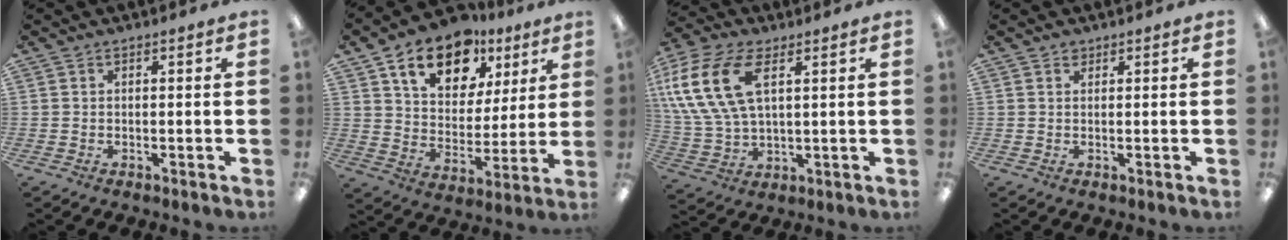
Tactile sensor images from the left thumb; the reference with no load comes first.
{"total": 16.4, "force": [10.4, 10.0, 7.8], "torque": [-0.126, -0.048, 0.186]}
{"total": 16.5, "force": [6.0, 9.1, 12.4], "torque": [-0.276, -0.003, 0.110]}
{"total": 1.1, "force": [0.8, 0.6, 0.4], "torque": [-0.001, -0.002, 0.012]}